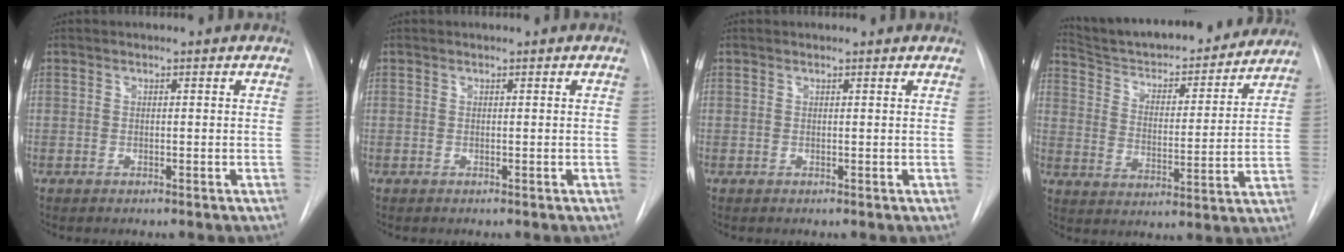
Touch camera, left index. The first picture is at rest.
{"total": 0.0}
{"total": 0.5, "force": [0.5, 0.0, 0.0], "torque": [-0.004, -0.003, 0.002]}
{"total": 22.1, "force": [20.4, 4.5, 7.3], "torque": [-0.110, -0.006, 0.291]}